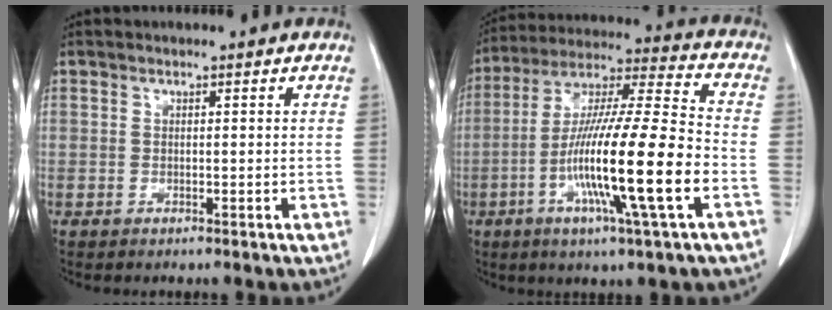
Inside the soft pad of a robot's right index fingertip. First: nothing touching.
{"total": 19.3, "force": [-5.5, 0.1, 18.5], "torque": [-0.346, -0.015, -0.103]}